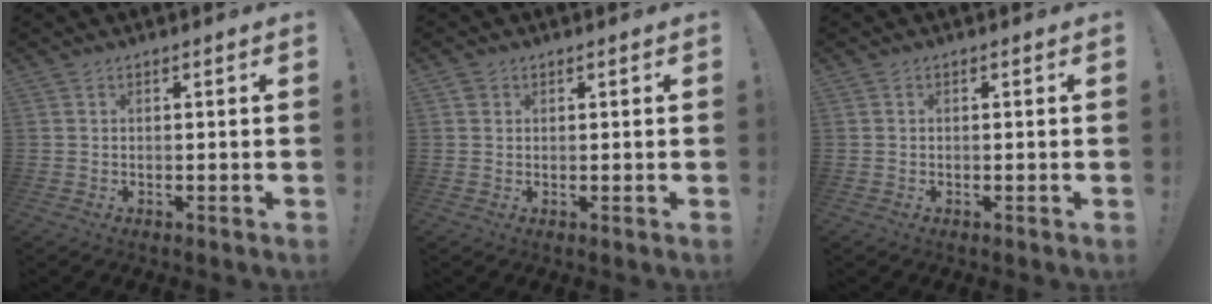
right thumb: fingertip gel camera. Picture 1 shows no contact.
{"total": 1.5, "force": [1.0, 1.1, 0.3], "torque": [-0.002, -0.001, 0.019]}
{"total": 0.0}